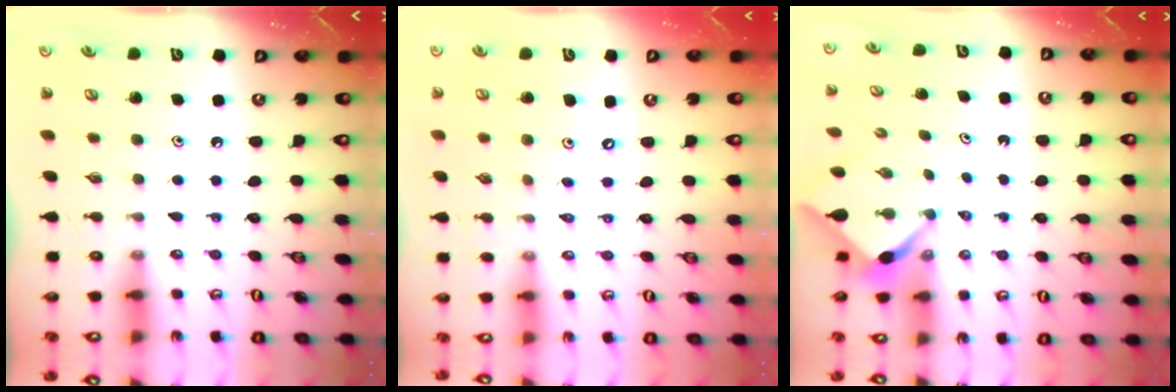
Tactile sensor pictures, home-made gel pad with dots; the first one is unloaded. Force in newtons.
{"total": 3.8, "press": 3.8, "slide": 0.3}
{"total": 2.4, "press": 2.4, "slide": 0.2}